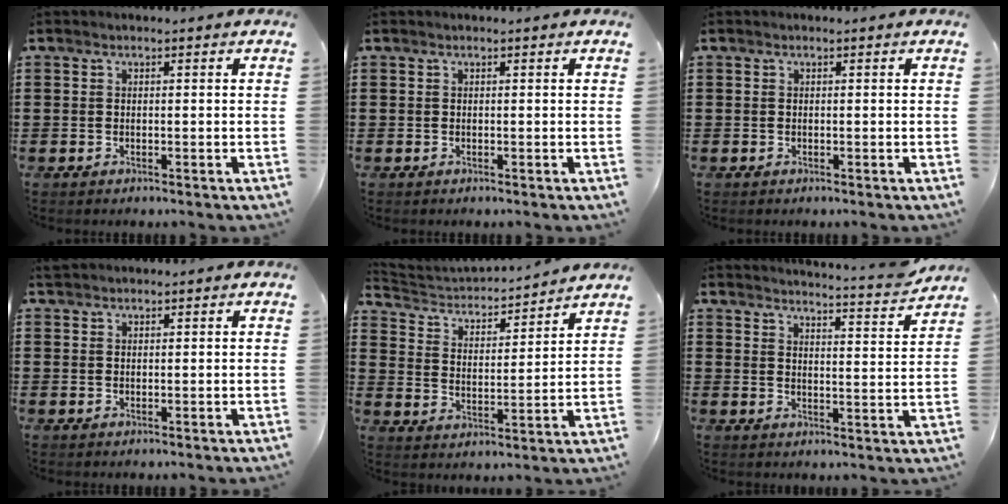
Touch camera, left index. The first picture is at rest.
{"total": 0.0}
{"total": 0.0}
{"total": 1.3, "force": [1.2, 0.4, 0.3], "torque": [-0.008, 0.001, 0.024]}
{"total": 3.2, "force": [3.1, 0.6, 0.4], "torque": [-0.032, -0.032, 0.044]}
{"total": 4.2, "force": [4.0, -0.8, 1.2], "torque": [-0.033, -0.034, 0.064]}